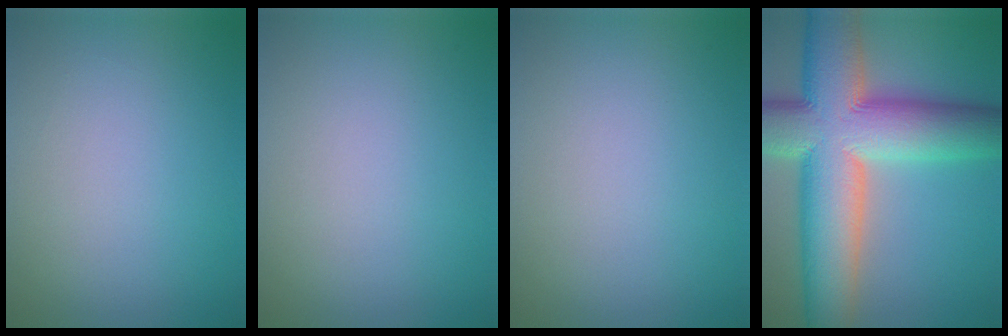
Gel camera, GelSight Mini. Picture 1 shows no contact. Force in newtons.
{"total": 0.0}
{"total": 0.0}
{"total": 15.9, "press": 15.9, "slide": 0.6}